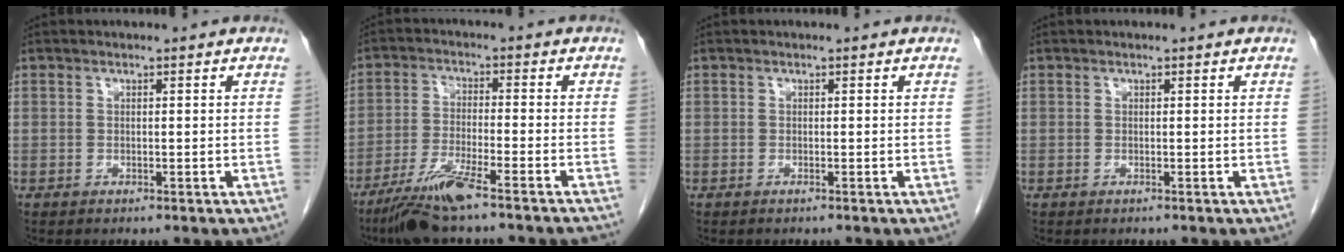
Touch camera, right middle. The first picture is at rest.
{"total": 10.4, "force": [-8.2, 0.0, 6.5], "torque": [-0.108, -0.025, -0.140]}
{"total": 0.0}
{"total": 0.0}